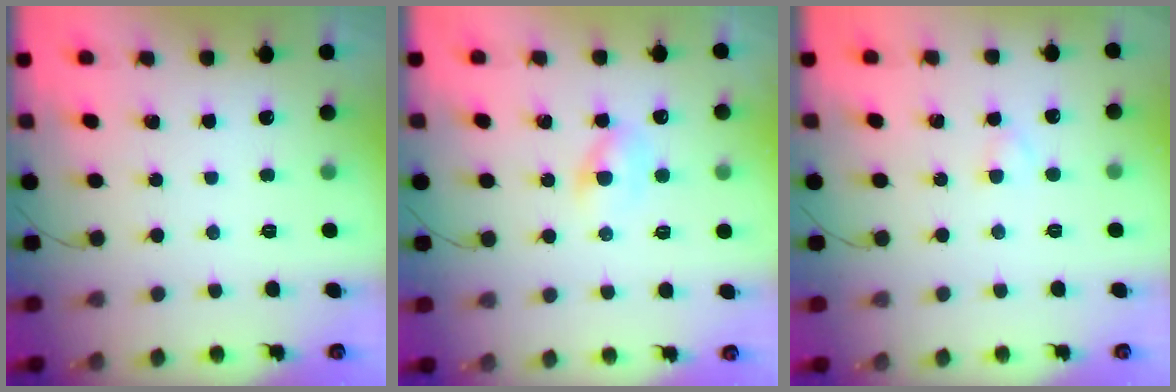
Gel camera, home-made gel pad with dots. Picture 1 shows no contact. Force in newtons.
{"total": 3.3, "press": 3.1, "slide": 1.2}
{"total": 1.8, "press": 1.5, "slide": 0.9}